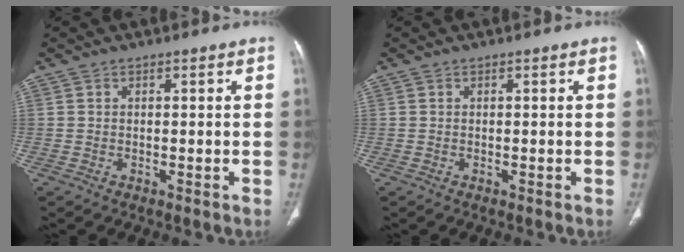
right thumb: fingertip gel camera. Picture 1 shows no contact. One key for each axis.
{"total": 0.0}